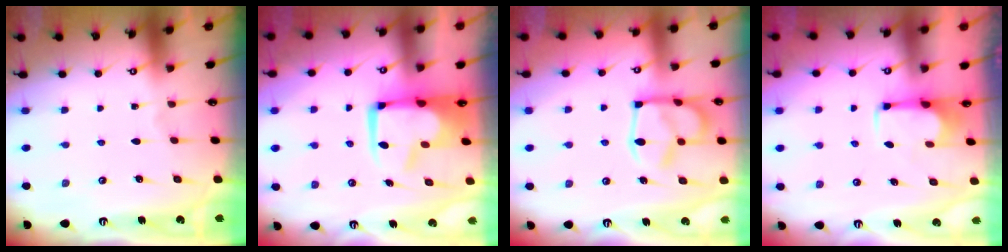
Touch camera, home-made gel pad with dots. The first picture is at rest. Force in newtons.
{"total": 7.4, "press": 7.1, "slide": 1.8}
{"total": 15.0, "press": 15.0, "slide": 1.1}
{"total": 2.5, "press": 2.3, "slide": 0.9}